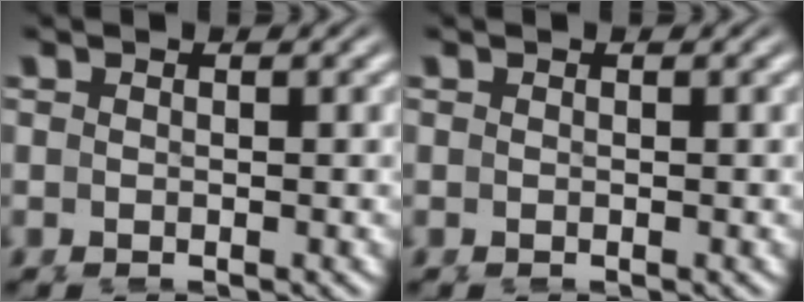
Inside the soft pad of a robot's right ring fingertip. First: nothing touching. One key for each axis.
{"total": 0.0}